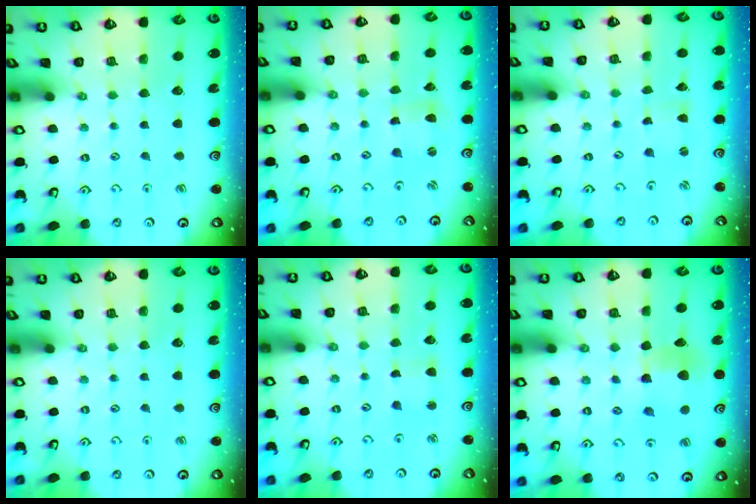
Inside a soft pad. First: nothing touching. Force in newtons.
{"total": 1.8, "press": 1.8, "slide": 0.2}
{"total": 1.7, "press": 1.6, "slide": 0.3}
{"total": 0.0}
{"total": 2.9, "press": 2.9, "slide": 0.3}
{"total": 6.8, "press": 6.8, "slide": 0.2}